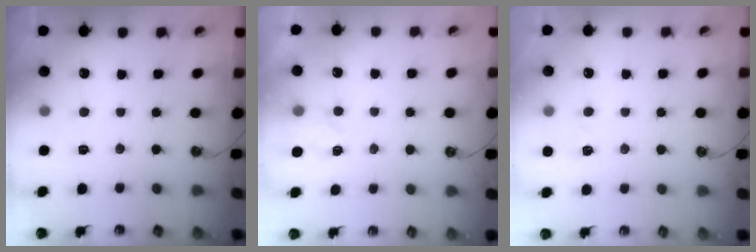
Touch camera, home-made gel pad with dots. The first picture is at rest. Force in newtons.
{"total": 3.9, "press": 3.8, "slide": 0.4}
{"total": 6.2, "press": 6.1, "slide": 0.8}